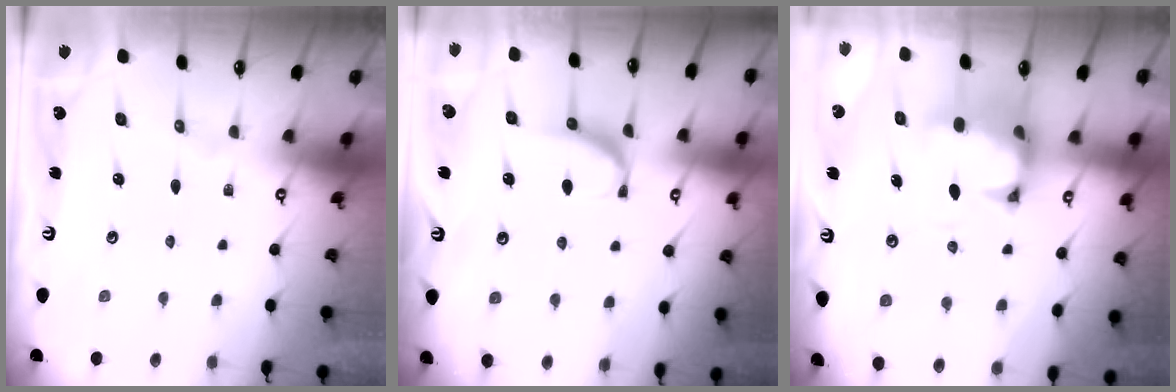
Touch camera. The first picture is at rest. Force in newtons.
{"total": 1.8, "press": 1.7, "slide": 0.6}
{"total": 2.8, "press": 2.4, "slide": 1.3}